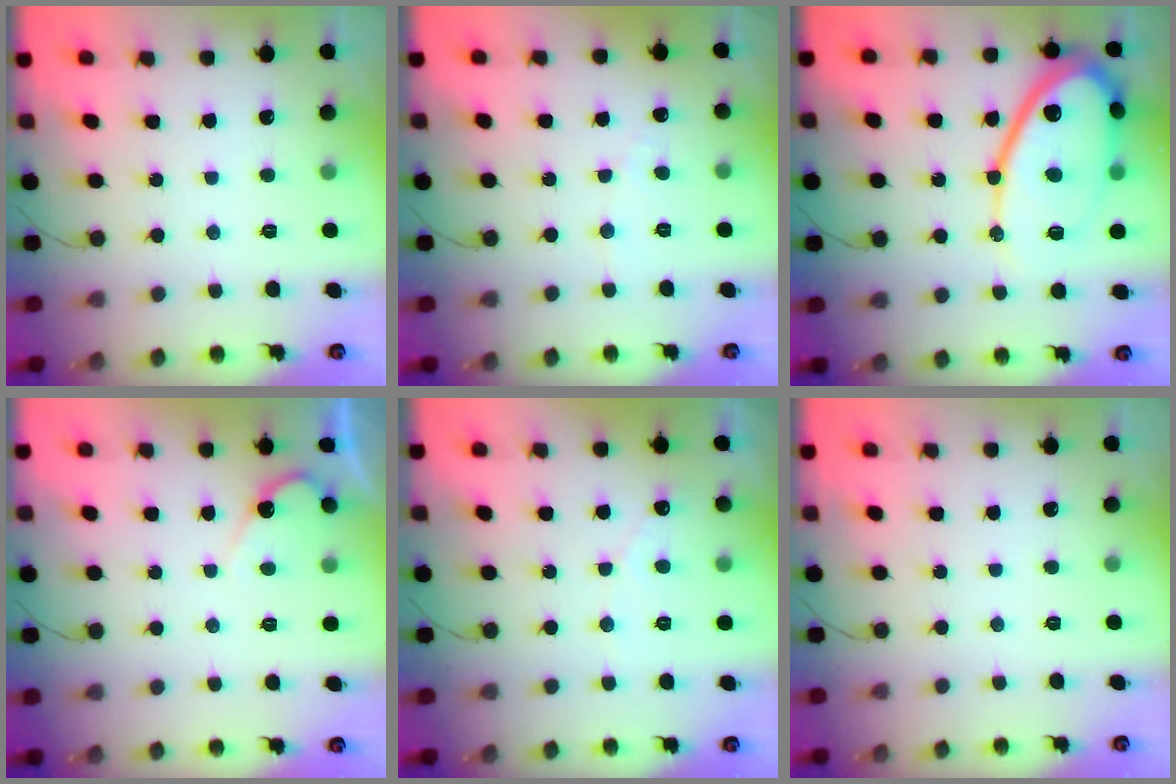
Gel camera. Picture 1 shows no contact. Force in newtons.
{"total": 2.4, "press": 2.4, "slide": 0.2}
{"total": 20.0, "press": 20.0, "slide": 1.8}
{"total": 5.2, "press": 5.1, "slide": 0.4}
{"total": 3.0, "press": 3.0, "slide": 0.1}
{"total": 0.0}